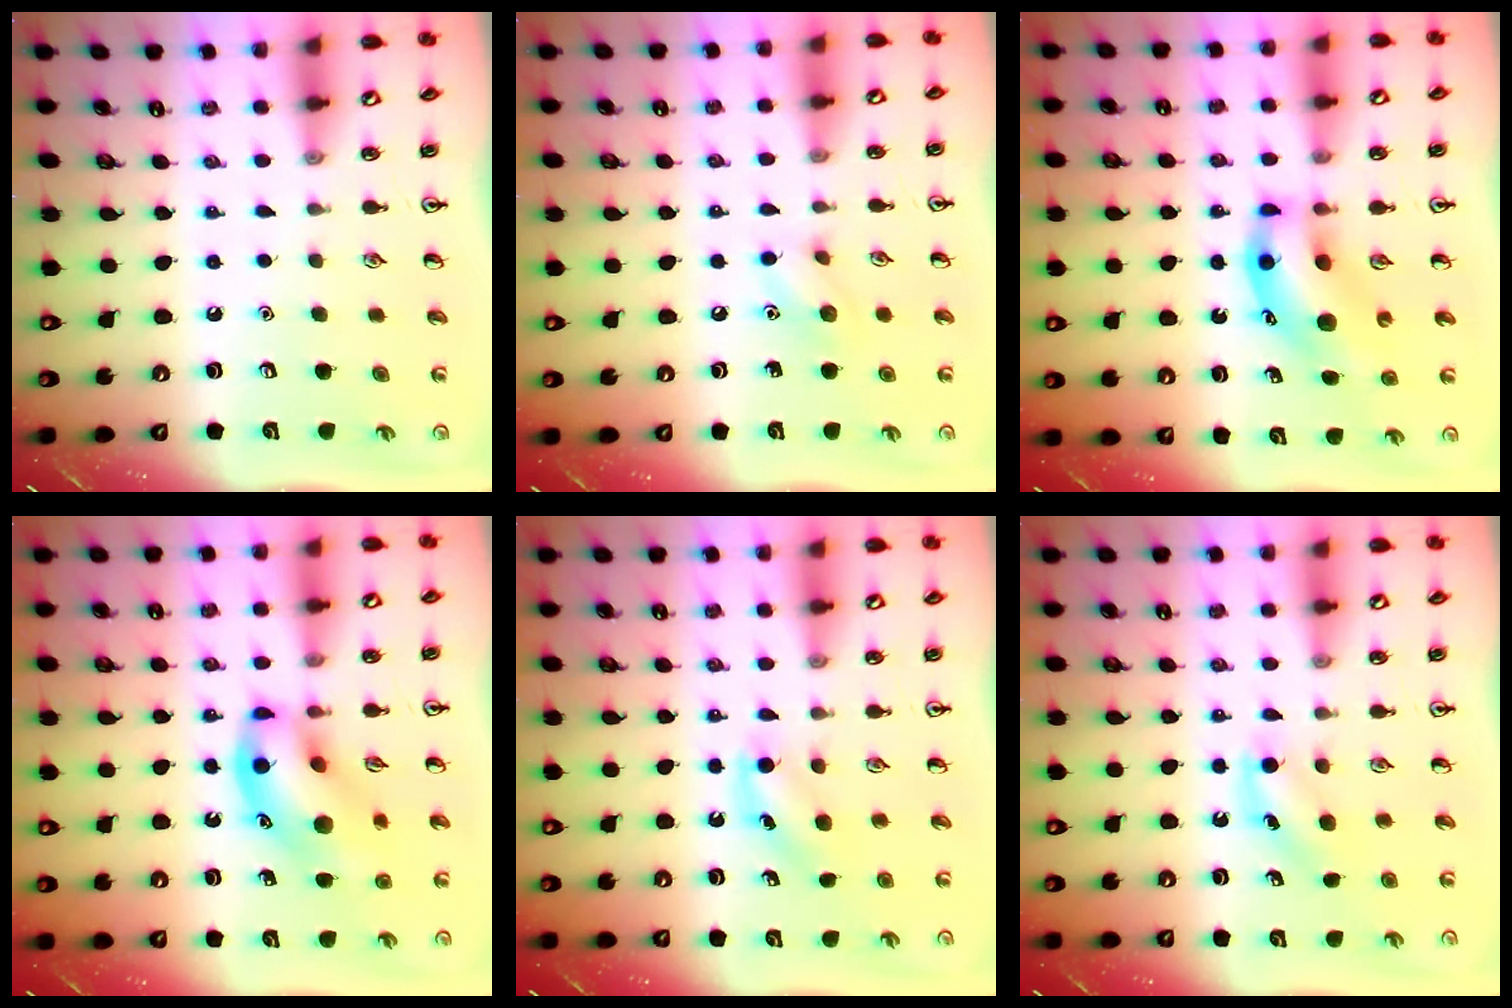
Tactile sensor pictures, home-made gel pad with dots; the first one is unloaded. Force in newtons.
{"total": 6.8, "press": 6.7, "slide": 0.8}
{"total": 10.9, "press": 10.6, "slide": 2.9}
{"total": 14.3, "press": 14.1, "slide": 2.1}
{"total": 5.2, "press": 5.0, "slide": 1.6}
{"total": 5.2, "press": 5.0, "slide": 1.6}